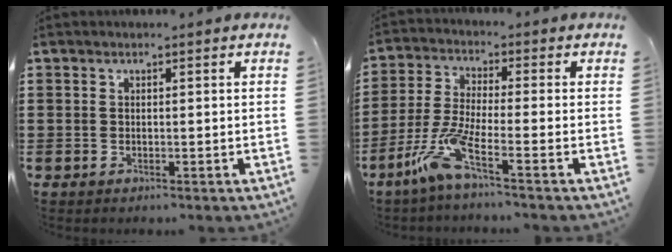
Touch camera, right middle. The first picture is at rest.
{"total": 7.6, "force": [-4.8, 0.9, 5.9], "torque": [-0.143, -0.012, -0.097]}